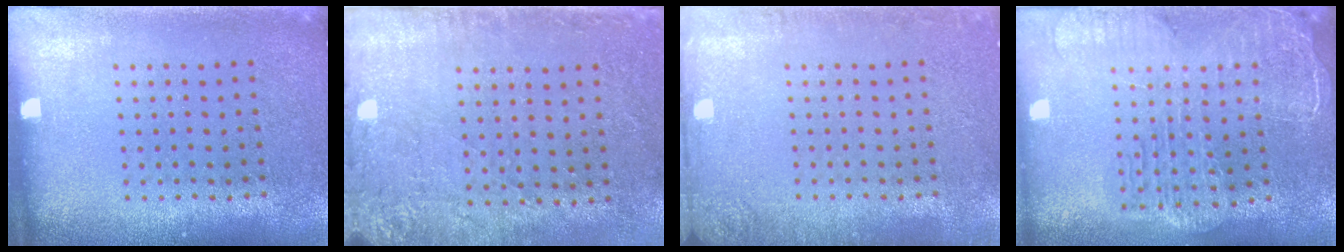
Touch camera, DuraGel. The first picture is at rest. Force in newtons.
{"total": 2.9, "press": 2.3, "slide": 1.7}
{"total": 1.7, "press": 1.7, "slide": 0.3}
{"total": 2.3, "press": 2.0, "slide": 1.1}